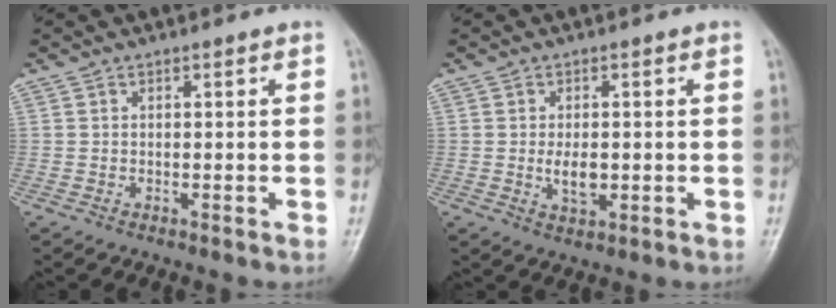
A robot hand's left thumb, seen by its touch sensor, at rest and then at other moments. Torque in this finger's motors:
{"motor_torque": [0.67, 0.80, 0.57, -0.11, 0.02]}